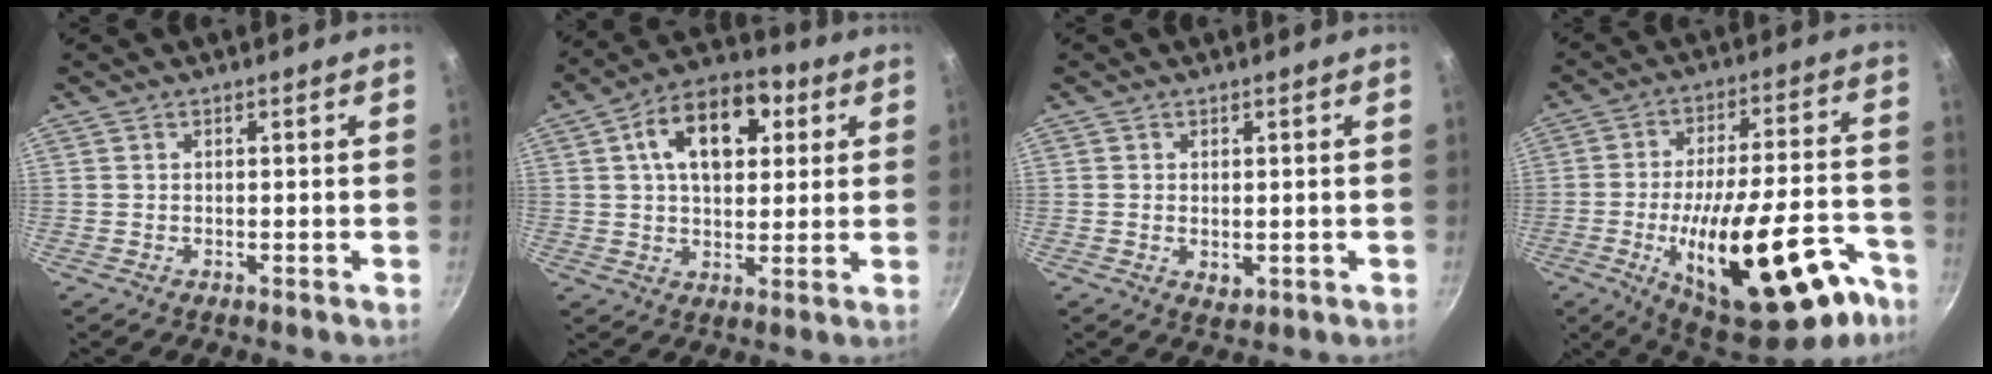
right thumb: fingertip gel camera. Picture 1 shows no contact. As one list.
[{"total": 14.9, "force": [4.6, 9.3, 10.8], "torque": [-0.133, 0.005, 0.059]}, {"total": 2.4, "force": [0.0, 1.7, 1.6], "torque": [-0.024, -0.006, 0.002]}, {"total": 29.0, "force": [-14.0, 11.3, 22.8], "torque": [-0.283, 0.063, -0.200]}]